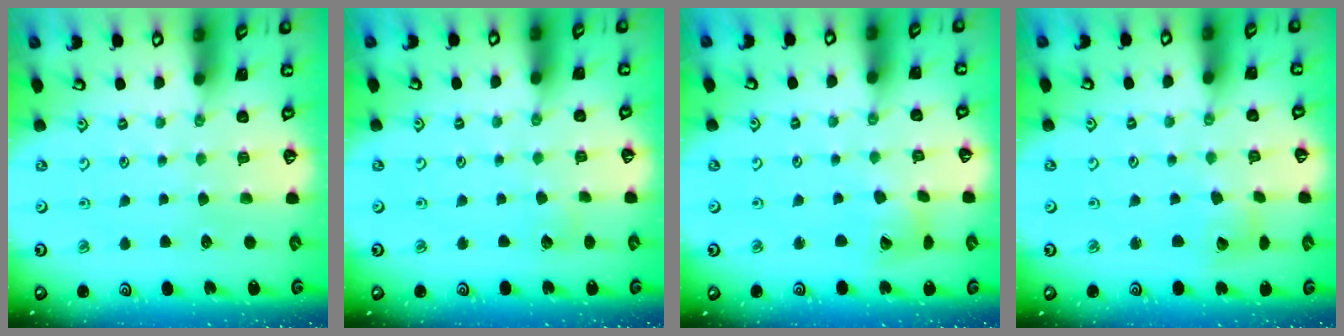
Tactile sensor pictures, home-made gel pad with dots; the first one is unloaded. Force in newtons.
{"total": 2.0, "press": 2.0, "slide": 0.1}
{"total": 7.2, "press": 7.1, "slide": 1.0}
{"total": 4.8, "press": 4.8, "slide": 0.6}